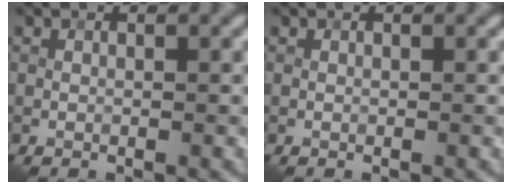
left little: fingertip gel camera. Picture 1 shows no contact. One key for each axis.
{"total": 0.0}